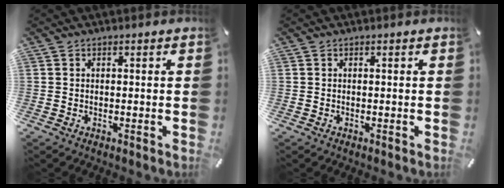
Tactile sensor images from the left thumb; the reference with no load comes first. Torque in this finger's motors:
{"motor_torque": [0.00, 0.00, -0.04, 0.05, 0.00]}